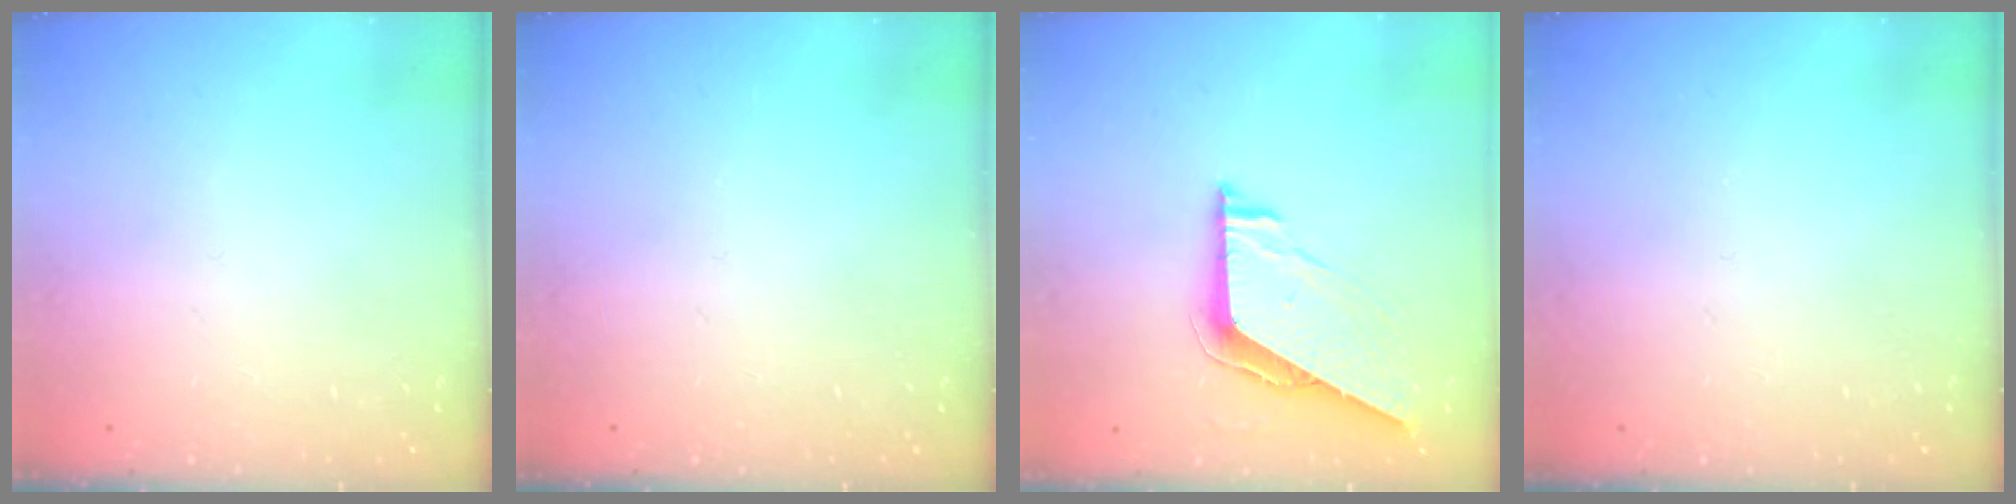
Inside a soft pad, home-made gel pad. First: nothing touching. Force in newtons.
{"total": 0.0}
{"total": 7.6, "press": 7.6, "slide": 0.7}
{"total": 0.0}